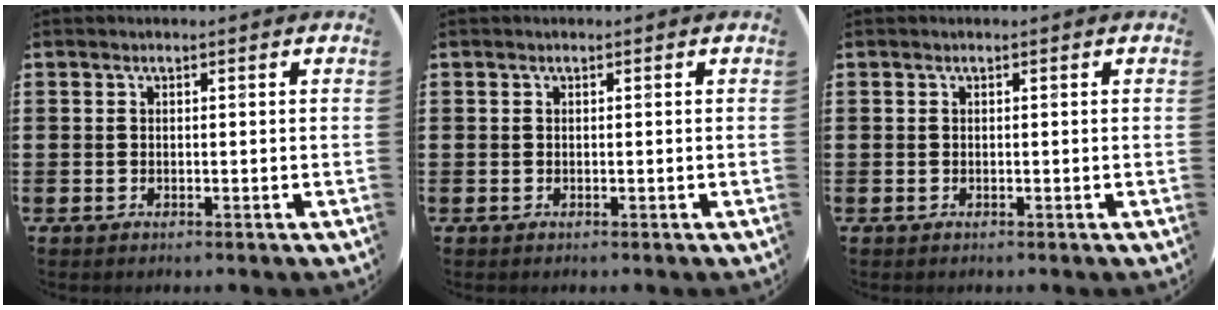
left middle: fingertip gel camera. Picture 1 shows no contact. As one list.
[{"total": 0.0}, {"total": 0.0}]